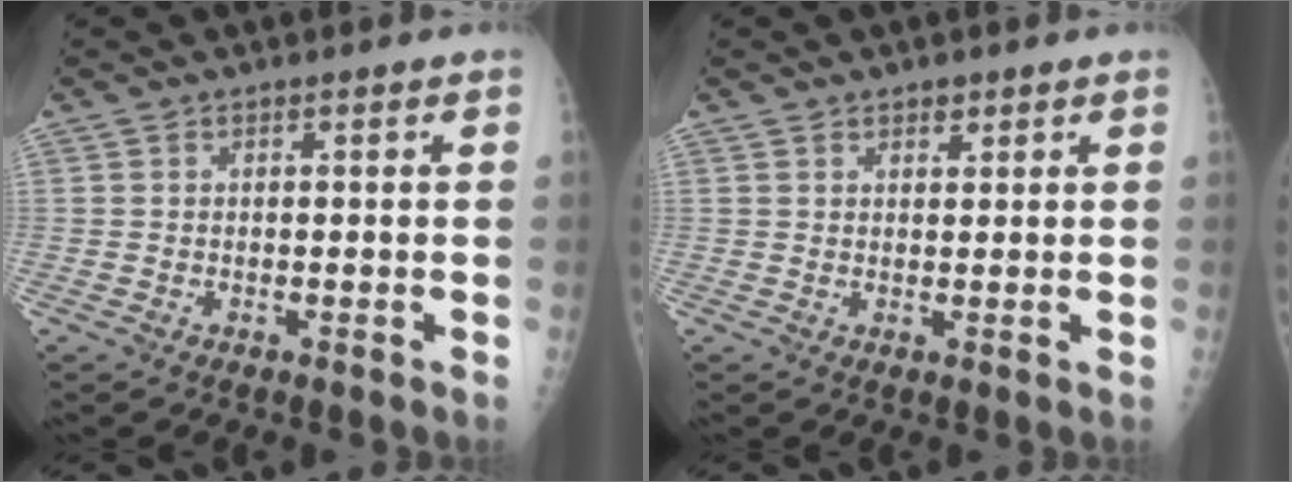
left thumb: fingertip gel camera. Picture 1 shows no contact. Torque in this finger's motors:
{"motor_torque": [-0.12, 0.01, -0.17, -0.03, -0.02]}